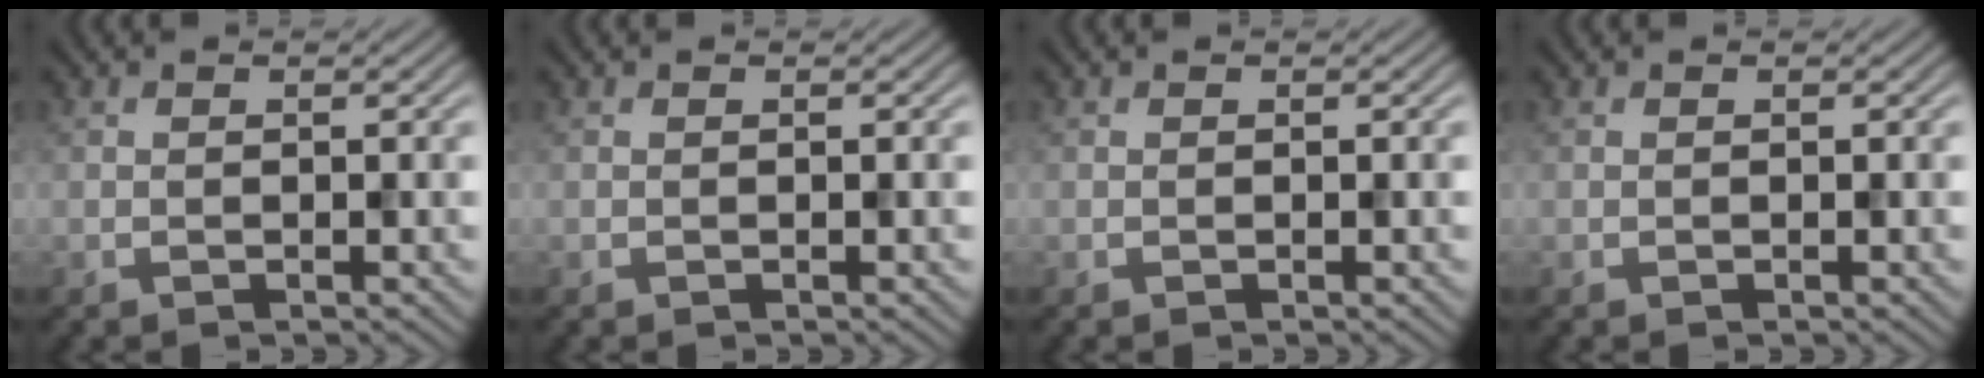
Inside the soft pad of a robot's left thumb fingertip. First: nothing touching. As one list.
[{"total": 0.0}, {"total": 0.0}, {"total": 0.0}]